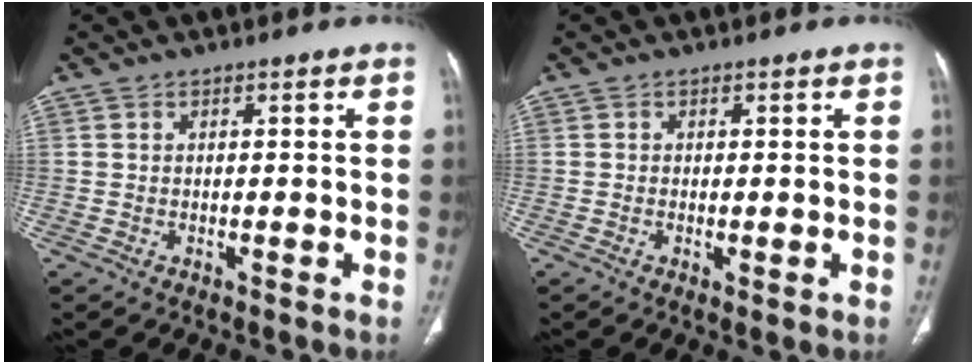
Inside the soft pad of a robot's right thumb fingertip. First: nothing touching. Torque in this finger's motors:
{"motor_torque": [-0.12, 0.32, -0.22, -0.20, -0.02]}